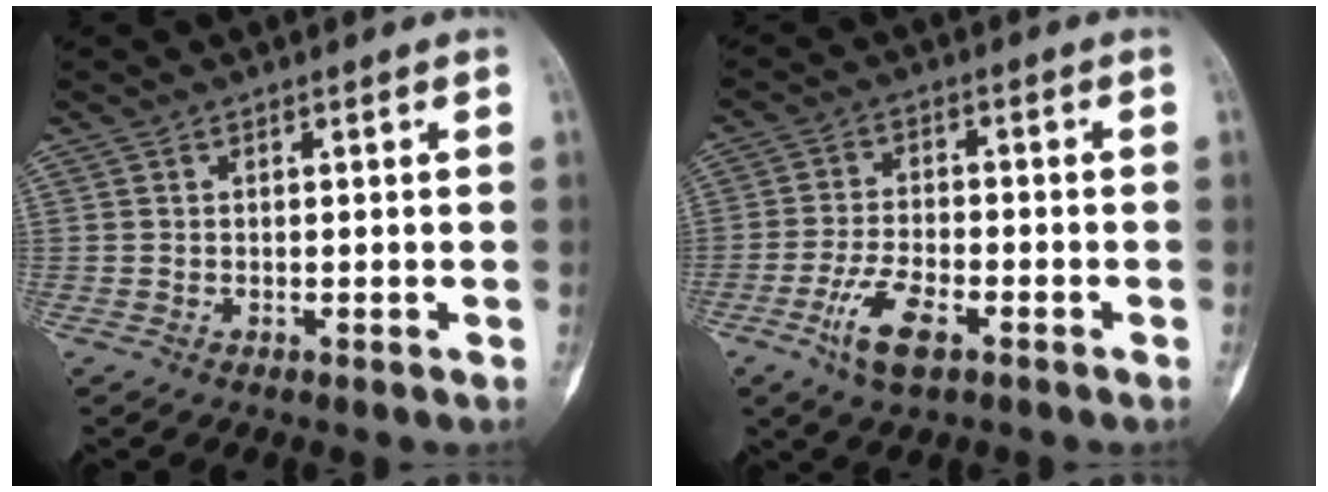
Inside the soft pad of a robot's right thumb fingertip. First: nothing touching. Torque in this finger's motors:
{"motor_torque": [0.22, 0.15, 0.02, 0.14, 0.18]}